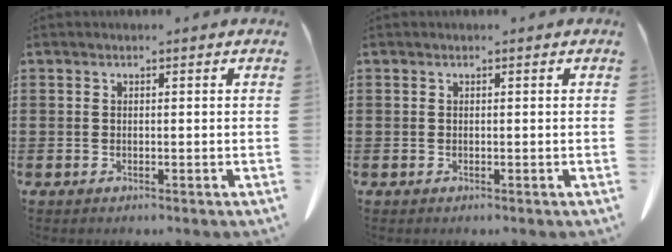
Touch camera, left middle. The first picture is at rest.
{"total": 0.0}